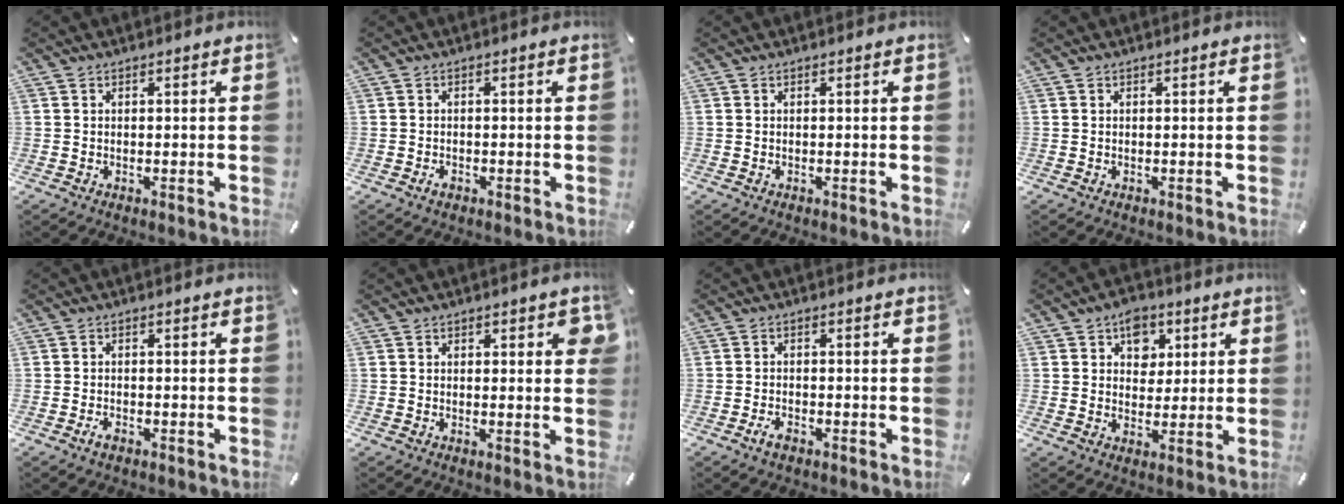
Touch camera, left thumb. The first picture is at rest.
{"total": 1.4, "force": [-0.8, 0.8, 0.8], "torque": [-0.016, 0.003, -0.016]}
{"total": 0.0}
{"total": 0.0}
{"total": 1.7, "force": [-1.1, 0.8, 1.0], "torque": [-0.020, 0.005, -0.020]}
{"total": 2.7, "force": [1.0, 1.4, 2.1], "torque": [-0.020, -0.004, 0.011]}
{"total": 2.4, "force": [-1.5, 1.2, 1.4], "torque": [-0.033, 0.003, -0.030]}
{"total": 7.2, "force": [3.2, 5.9, 2.8], "torque": [-0.026, -0.006, 0.051]}